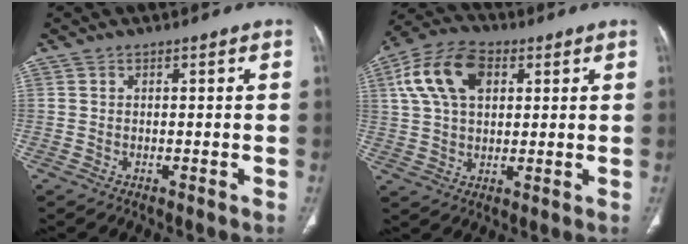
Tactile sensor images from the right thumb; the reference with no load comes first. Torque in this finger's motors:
{"motor_torque": [0.06, 0.43, 0.63, -0.54, 0.33]}